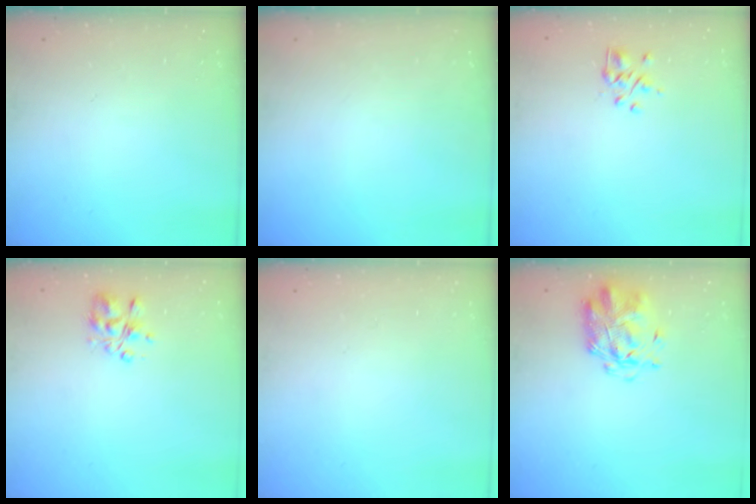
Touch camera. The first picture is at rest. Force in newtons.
{"total": 0.0}
{"total": 2.2, "press": 2.0, "slide": 1.0}
{"total": 4.7, "press": 4.6, "slide": 0.7}
{"total": 1.7, "press": 1.7, "slide": 0.2}
{"total": 3.1, "press": 3.0, "slide": 0.8}